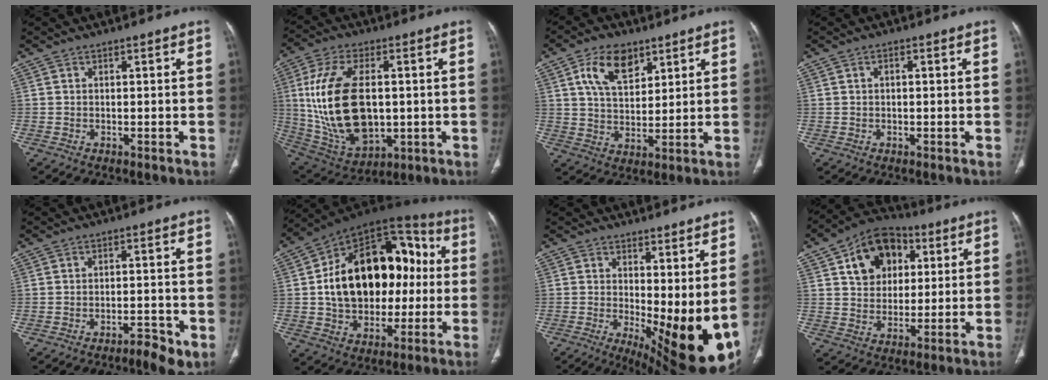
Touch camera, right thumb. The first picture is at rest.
{"total": 21.2, "force": [1.1, 12.0, 17.5], "torque": [-0.339, -0.010, 0.039]}
{"total": 10.1, "force": [5.1, 5.8, 6.4], "torque": [-0.096, -0.021, 0.096]}
{"total": 1.0, "force": [0.2, 0.6, 0.8], "torque": [-0.015, 0.004, 0.002]}
{"total": 5.0, "force": [-2.8, 1.4, 3.9], "torque": [-0.060, 0.016, -0.039]}
{"total": 26.1, "force": [1.0, 17.4, 19.4], "torque": [-0.285, 0.039, 0.025]}
{"total": 15.5, "force": [1.0, 5.8, 14.3], "torque": [-0.201, -0.037, 0.033]}
{"total": 13.5, "force": [4.9, 10.0, 7.7], "torque": [-0.091, -0.002, 0.076]}